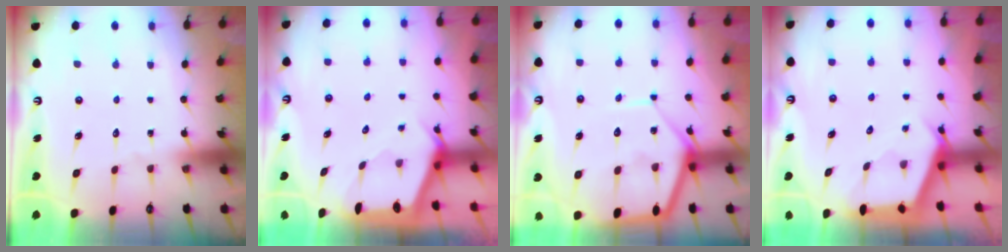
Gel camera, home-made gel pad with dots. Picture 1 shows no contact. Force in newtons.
{"total": 2.5, "press": 2.4, "slide": 0.3}
{"total": 12.6, "press": 12.5, "slide": 1.1}
{"total": 2.9, "press": 2.8, "slide": 0.3}